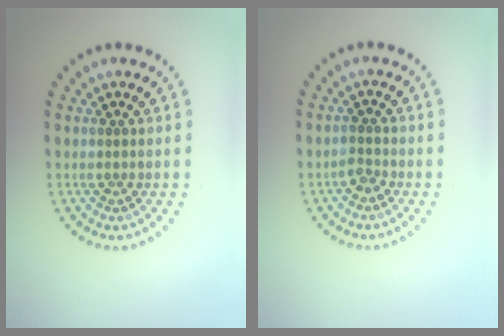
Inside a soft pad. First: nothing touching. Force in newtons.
{"total": 1.1, "press": 0.8, "slide": 0.8}